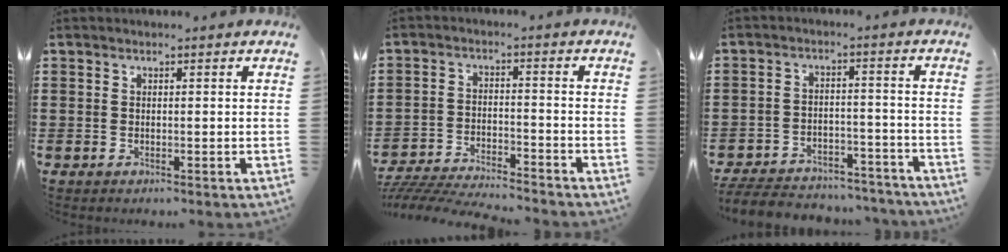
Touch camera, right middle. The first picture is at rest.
{"total": 5.6, "force": [-5.5, 0.3, 1.0], "torque": [-0.028, 0.000, -0.113]}
{"total": 6.4, "force": [-6.3, 1.0, 1.0], "torque": [-0.021, 0.012, -0.125]}